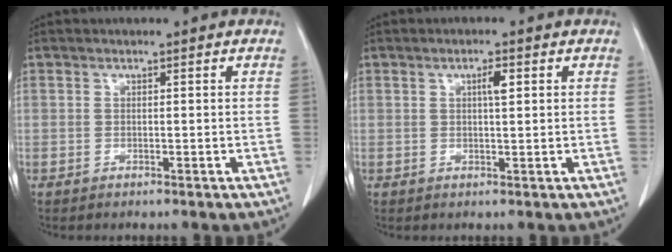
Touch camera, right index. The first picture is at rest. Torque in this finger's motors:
{"motor_torque": [0.03, 0.02, 0.05, 0.02]}